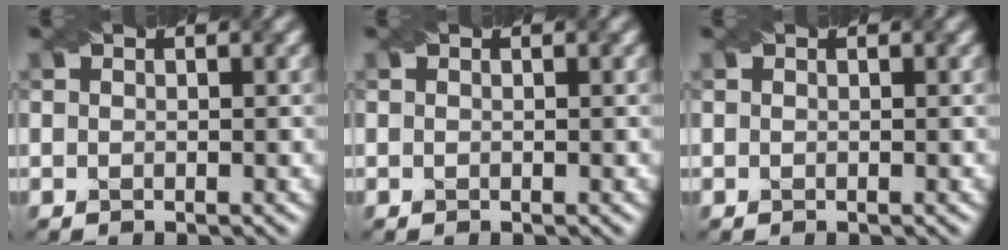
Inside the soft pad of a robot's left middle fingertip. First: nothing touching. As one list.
[{"total": 0.0}, {"total": 0.0}]